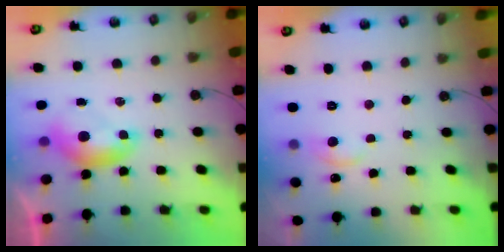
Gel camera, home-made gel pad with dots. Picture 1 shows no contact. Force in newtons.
{"total": 1.4, "press": 1.0, "slide": 1.0}